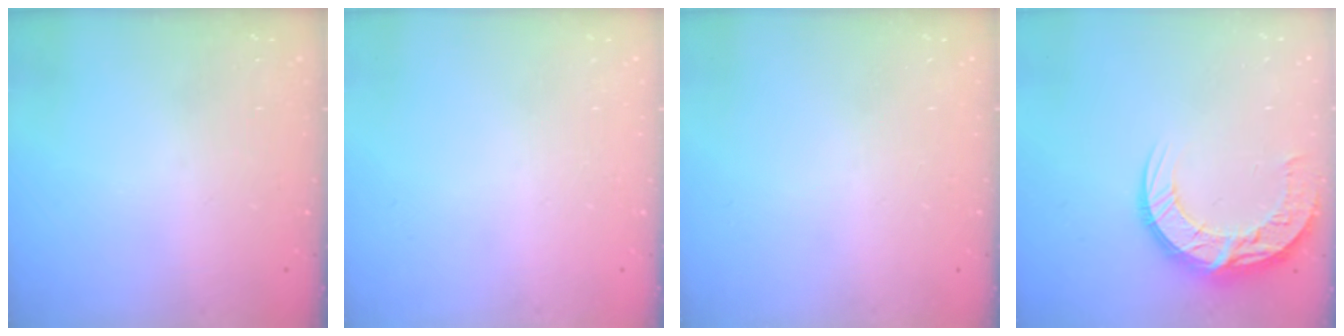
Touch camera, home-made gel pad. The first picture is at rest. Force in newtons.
{"total": 0.0}
{"total": 0.0}
{"total": 13.2, "press": 13.2, "slide": 1.2}